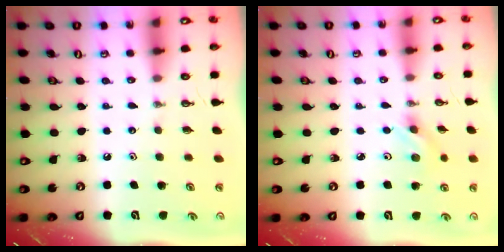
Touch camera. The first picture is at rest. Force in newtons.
{"total": 2.6, "press": 2.3, "slide": 1.1}